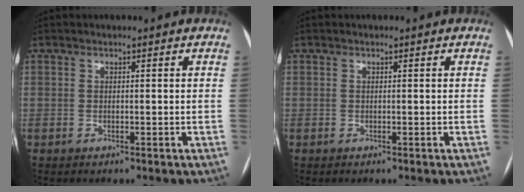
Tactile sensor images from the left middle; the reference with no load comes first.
{"total": 0.0}